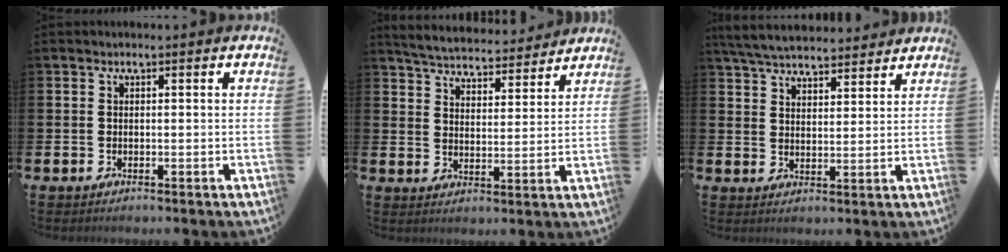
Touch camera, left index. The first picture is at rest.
{"total": 5.5, "force": [5.4, 0.9, 0.6], "torque": [-0.030, -0.039, 0.093]}
{"total": 5.8, "force": [5.6, 1.0, 1.0], "torque": [-0.043, -0.025, 0.102]}